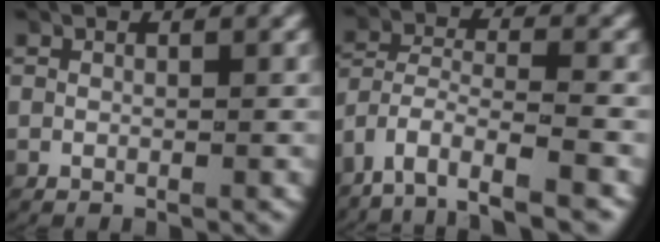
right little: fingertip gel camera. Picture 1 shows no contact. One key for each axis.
{"total": 7.1, "fx": -4.5, "fy": 3.4, "fz": 4.2, "tx": -0.105, "ty": -0.042, "tz": -0.060}